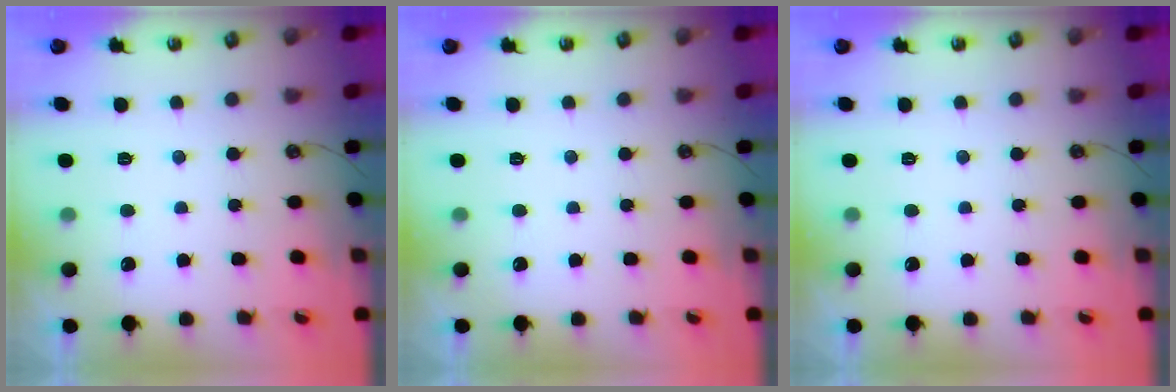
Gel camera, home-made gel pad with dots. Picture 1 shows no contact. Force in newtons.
{"total": 0.0}
{"total": 0.0}